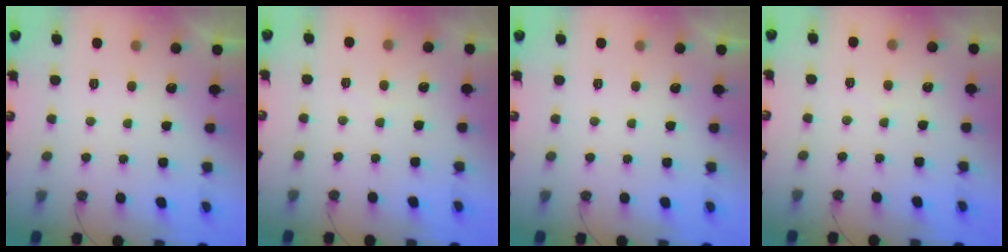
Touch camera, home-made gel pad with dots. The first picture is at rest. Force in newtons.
{"total": 2.1, "press": 2.1, "slide": 0.4}
{"total": 0.0}
{"total": 2.3, "press": 2.2, "slide": 0.4}